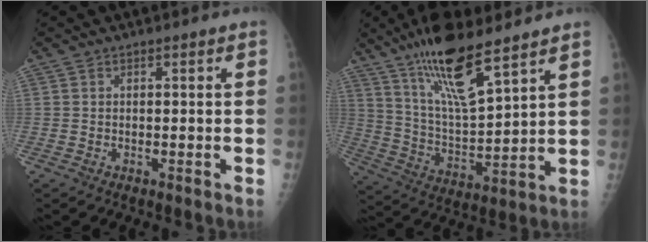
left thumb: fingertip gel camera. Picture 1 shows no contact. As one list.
[{"total": 16.1, "force": [11.1, 3.5, 11.2], "torque": [-0.192, -0.058, 0.218]}]